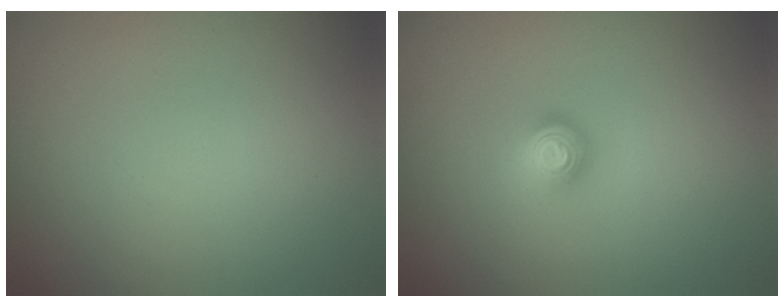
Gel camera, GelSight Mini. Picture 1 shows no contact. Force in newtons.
{"total": 1.9, "press": 1.4, "slide": 1.4}